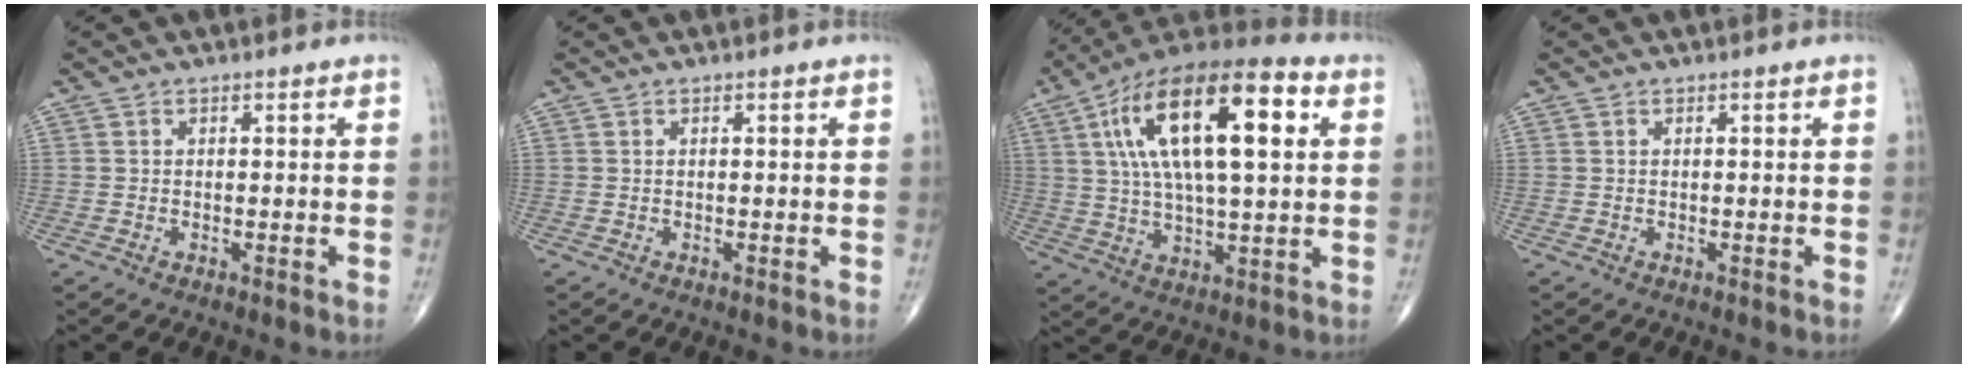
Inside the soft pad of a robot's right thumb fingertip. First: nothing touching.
{"total": 0.0}
{"total": 23.9, "force": [6.7, 9.0, 21.1], "torque": [-0.371, 0.019, 0.105]}
{"total": 0.0}